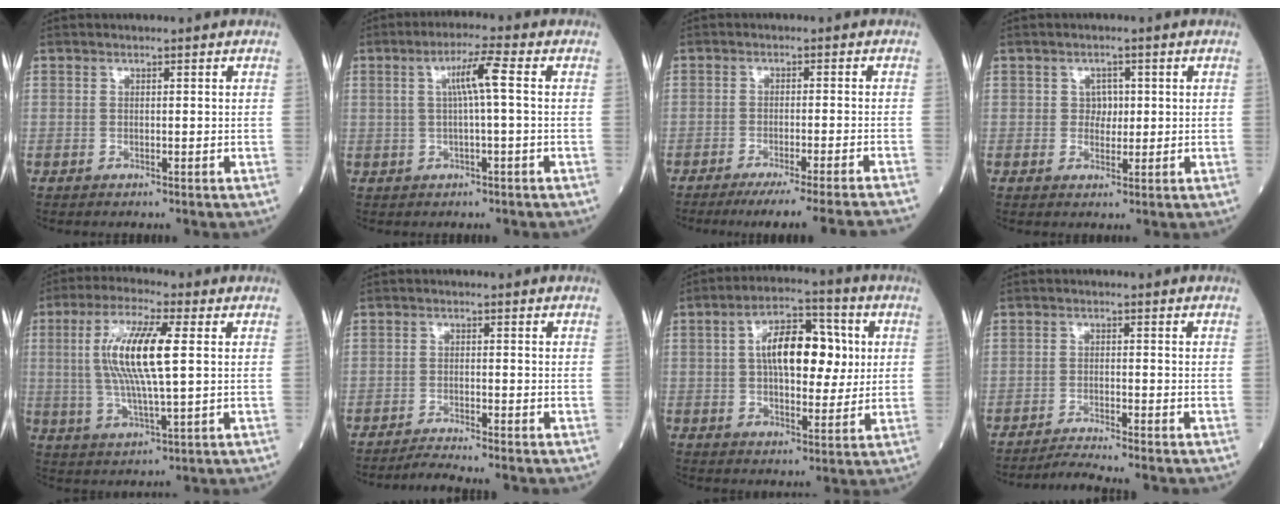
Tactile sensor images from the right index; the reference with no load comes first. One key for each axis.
{"total": 5.3, "fx": 0.7, "fy": -0.3, "fz": 5.3, "tx": -0.099, "ty": 0.012, "tz": 0.015}
{"total": 15.7, "fx": -14.3, "fy": -2.4, "fz": 6.0, "tx": -0.049, "ty": -0.045, "tz": -0.191}
{"total": 2.2, "fx": 0.4, "fy": 1.7, "fz": 1.3, "tx": -0.015, "ty": -0.001, "tz": 0.006}
{"total": 12.1, "fx": 1.9, "fy": 1.6, "fz": 11.9, "tx": -0.242, "ty": 0.003, "tz": 0.035}
{"total": 3.3, "fx": -3.0, "fy": -1.1, "fz": 0.7, "tx": -0.019, "ty": -0.014, "tz": -0.052}
{"total": 12.1, "fx": 2.3, "fy": 5.3, "fz": 10.7, "tx": -0.176, "ty": 0.027, "tz": 0.035}
{"total": 3.9, "fx": -3.6, "fy": -1.4, "fz": 0.8, "tx": -0.021, "ty": -0.016, "tz": -0.060}